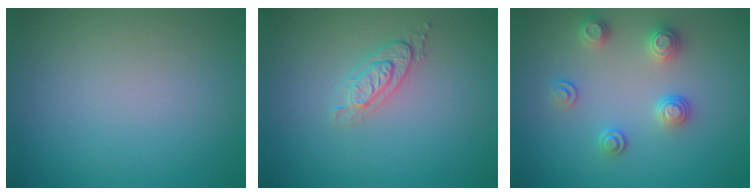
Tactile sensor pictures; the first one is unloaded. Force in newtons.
{"total": 2.0, "press": 2.0, "slide": 0.5}
{"total": 2.6, "press": 2.6, "slide": 0.4}